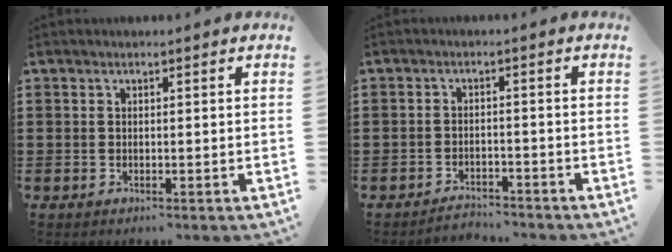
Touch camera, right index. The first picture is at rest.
{"total": 2.8, "force": [-2.7, 0.2, -0.2], "torque": [-0.005, 0.001, -0.060]}